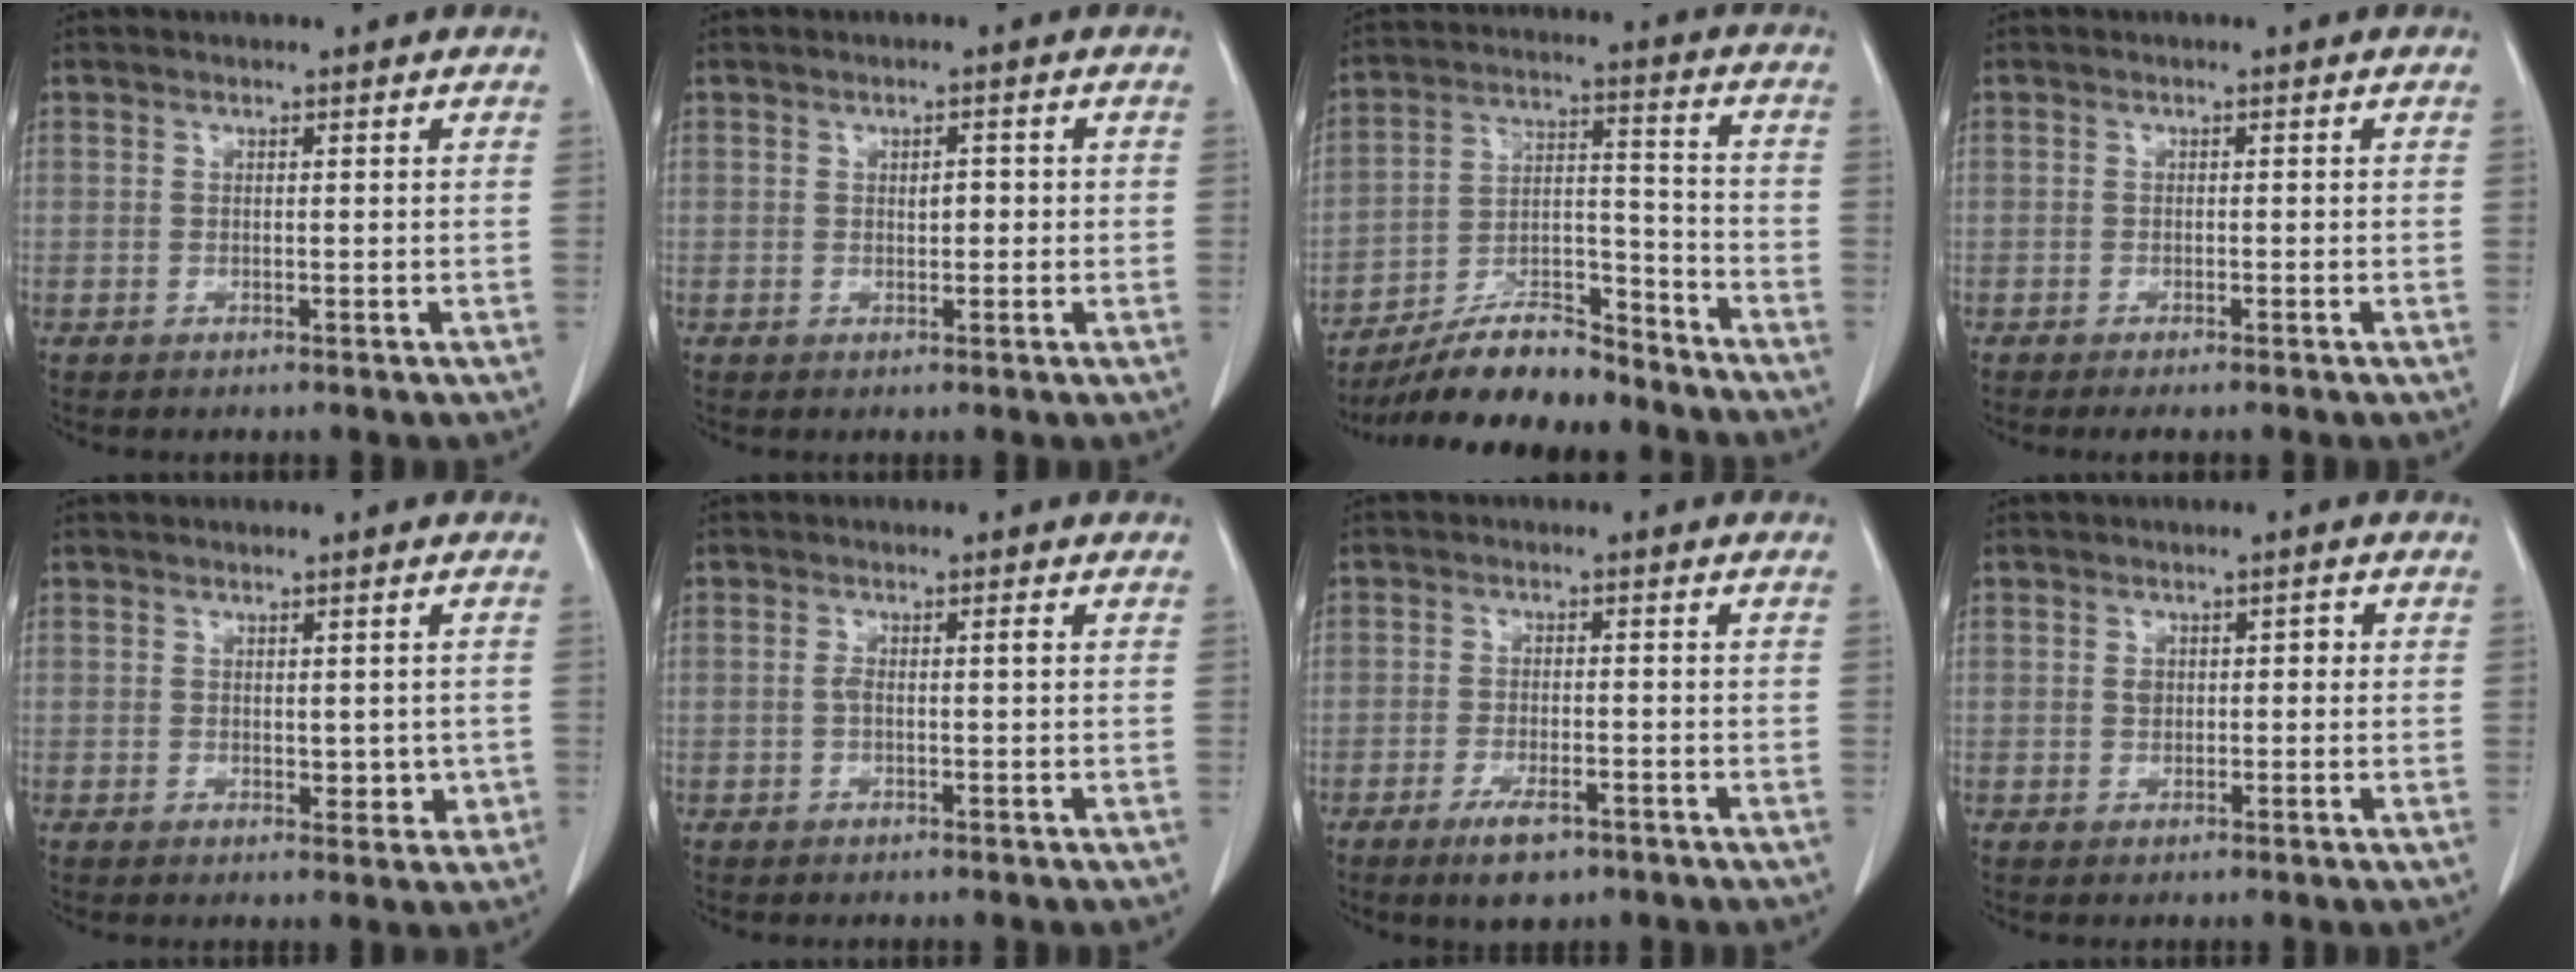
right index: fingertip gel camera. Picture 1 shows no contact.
{"total": 1.6, "force": [0.1, 0.8, 1.4], "torque": [-0.020, 0.002, 0.002]}
{"total": 14.0, "force": [-12.5, 3.0, 5.6], "torque": [-0.092, 0.022, -0.220]}
{"total": 2.3, "force": [-1.9, 0.1, 1.2], "torque": [-0.016, -0.005, -0.026]}
{"total": 3.2, "force": [-0.2, 1.9, 2.6], "torque": [-0.023, -0.003, 0.005]}
{"total": 1.6, "force": [-0.1, 0.2, 1.6], "torque": [-0.031, 0.004, -0.001]}
{"total": 5.1, "force": [-3.3, 1.6, 3.6], "torque": [-0.068, -0.006, -0.050]}
{"total": 2.2, "force": [0.1, 1.5, 1.5], "torque": [-0.024, 0.015, 0.005]}